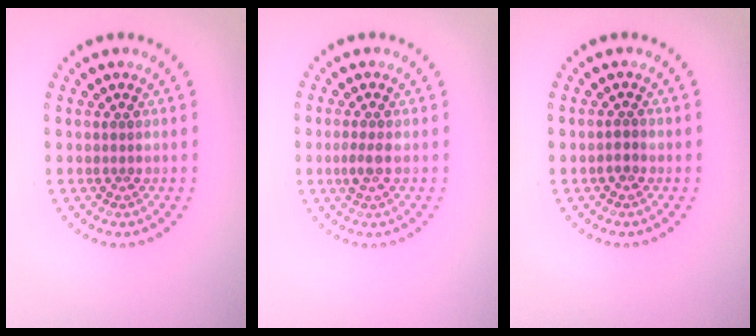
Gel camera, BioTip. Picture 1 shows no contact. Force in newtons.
{"total": 1.5, "press": 1.4, "slide": 0.3}
{"total": 1.0, "press": 0.9, "slide": 0.4}